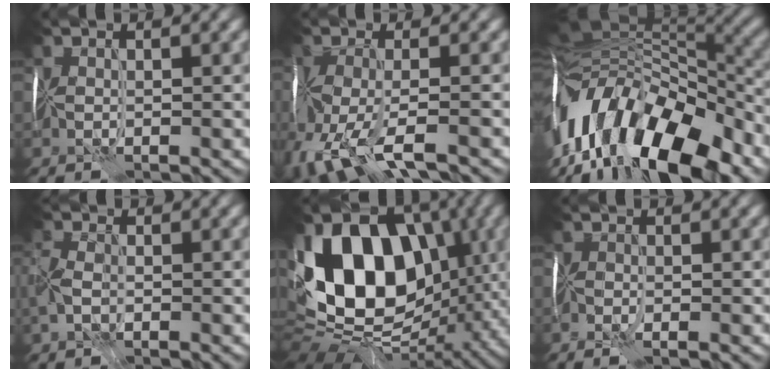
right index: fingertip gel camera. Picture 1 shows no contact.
{"total": 6.5, "force": [-4.0, 2.2, 4.5], "torque": [-0.112, -0.013, -0.075]}
{"total": 15.8, "force": [-7.4, 7.4, 11.8], "torque": [-0.212, -0.005, -0.127]}
{"total": 1.7, "force": [-0.7, 1.3, 0.9], "torque": [-0.042, 0.008, -0.021]}
{"total": 15.8, "force": [0.9, 11.1, 11.2], "torque": [-0.196, 0.013, -0.003]}
{"total": 1.9, "force": [-1.1, 0.7, 1.3], "torque": [-0.016, -0.001, -0.017]}